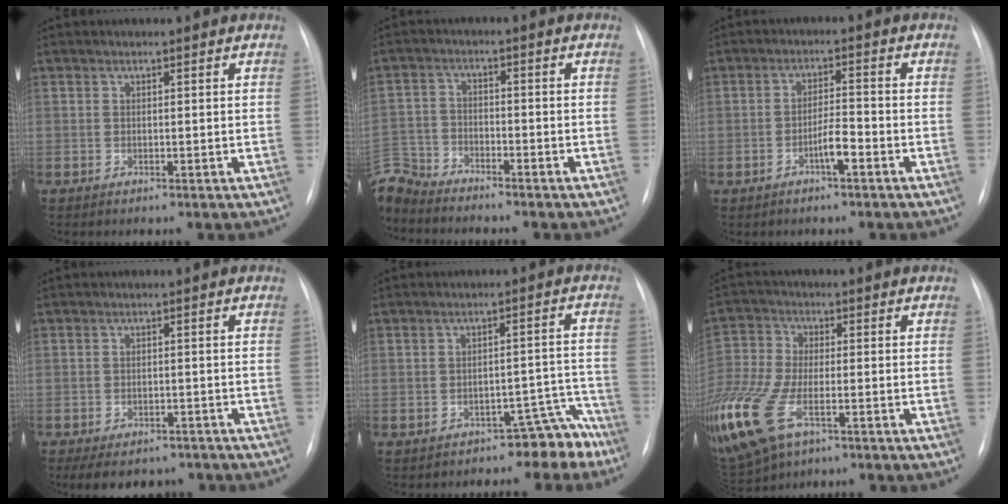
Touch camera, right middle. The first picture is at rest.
{"total": 8.8, "force": [-8.5, 2.0, 0.9], "torque": [-0.025, 0.004, -0.160]}
{"total": 3.3, "force": [-1.8, 0.4, 2.8], "torque": [-0.053, 0.007, -0.033]}
{"total": 9.6, "force": [-7.6, 4.8, 3.4], "torque": [-0.054, 0.001, -0.095]}
{"total": 5.1, "force": [-4.3, 2.2, 1.4], "torque": [0.007, 0.053, -0.052]}
{"total": 21.1, "force": [-9.6, 11.0, 15.2], "torque": [-0.433, -0.032, -0.175]}